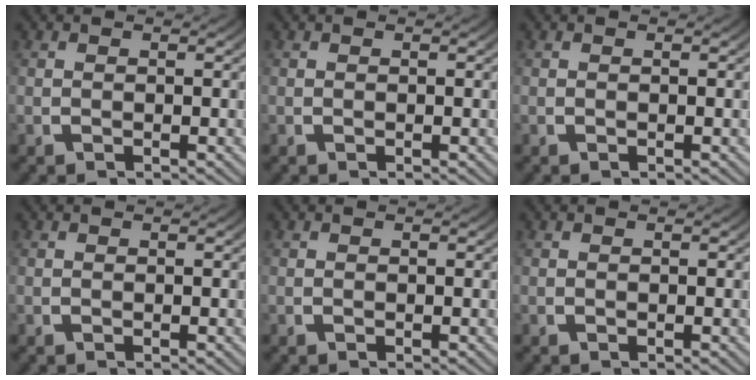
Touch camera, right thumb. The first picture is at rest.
{"total": 0.0}
{"total": 0.0}
{"total": 0.0}
{"total": 0.0}
{"total": 0.0}